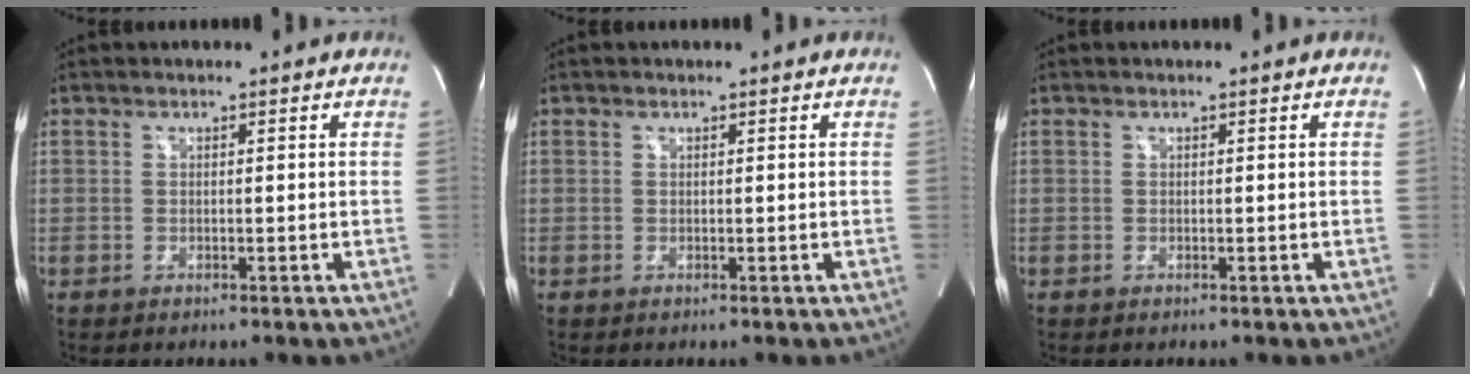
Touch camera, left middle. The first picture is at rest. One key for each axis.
{"total": 0.0}
{"total": 0.0}